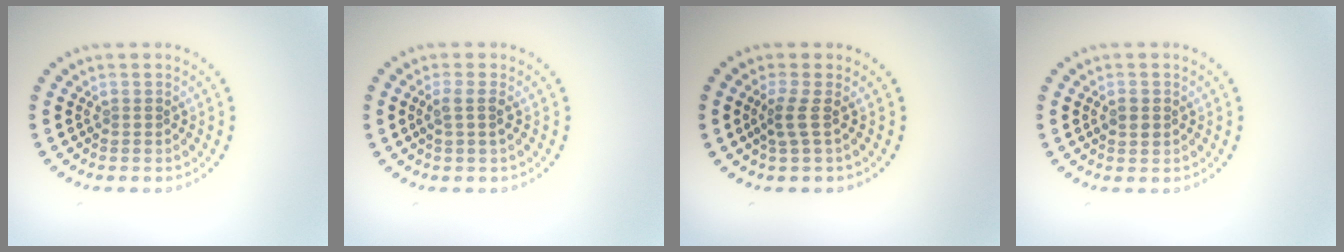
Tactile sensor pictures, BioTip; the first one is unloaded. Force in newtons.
{"total": 1.5, "press": 1.2, "slide": 0.8}
{"total": 1.8, "press": 1.3, "slide": 1.3}
{"total": 1.0, "press": 1.0, "slide": 0.1}